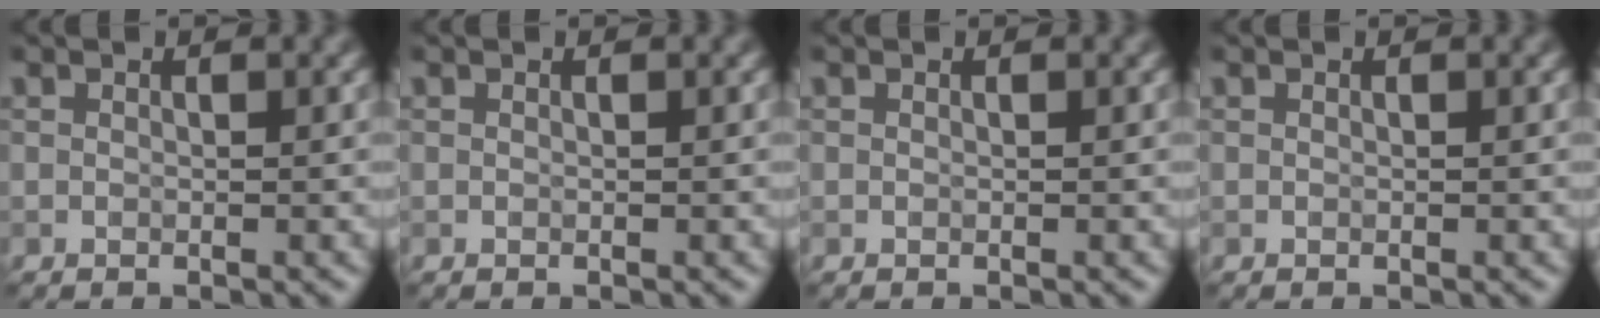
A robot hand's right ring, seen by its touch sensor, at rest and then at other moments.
{"total": 0.0}
{"total": 0.0}
{"total": 0.0}